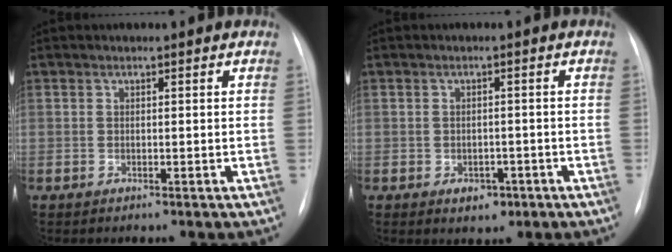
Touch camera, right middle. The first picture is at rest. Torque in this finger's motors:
{"motor_torque": [0.65, -0.40, 0.09, 0.01]}